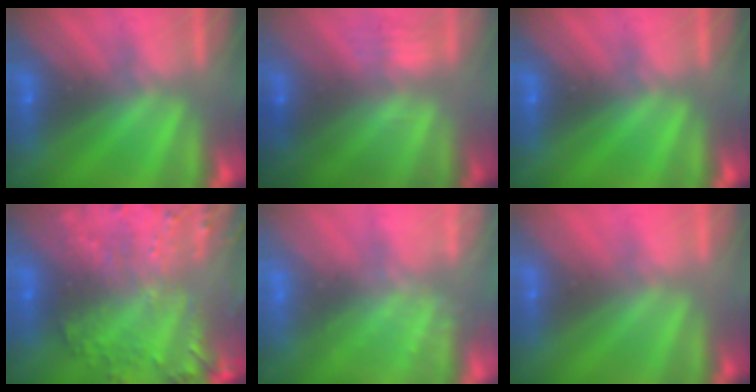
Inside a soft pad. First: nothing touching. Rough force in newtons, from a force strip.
{"total": 2.6}
{"total": 0.0}
{"total": 5.8}
{"total": 2.5}
{"total": 2.9}